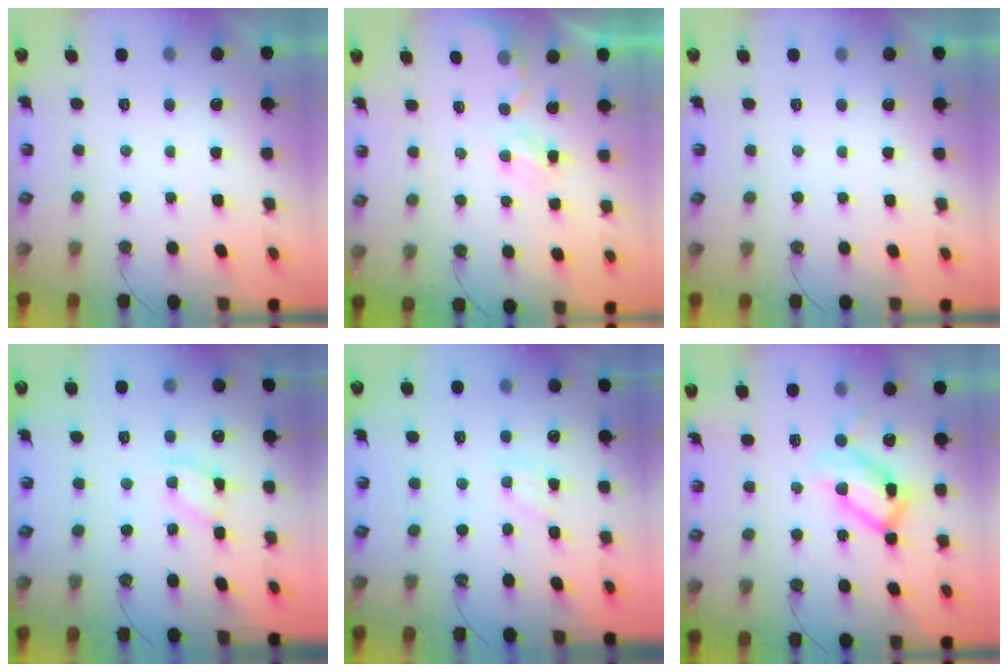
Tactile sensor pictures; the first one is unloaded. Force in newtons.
{"total": 2.7, "press": 2.7, "slide": 0.5}
{"total": 0.0}
{"total": 9.0, "press": 9.0, "slide": 0.6}
{"total": 2.1, "press": 2.1, "slide": 0.3}
{"total": 14.3, "press": 14.3, "slide": 1.3}